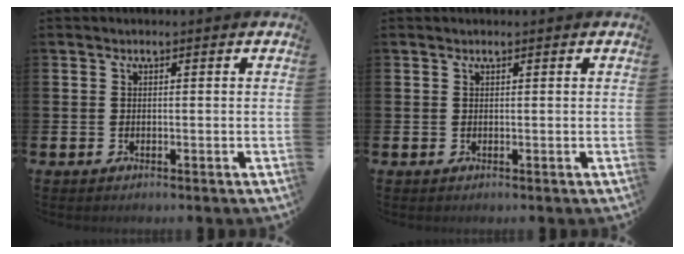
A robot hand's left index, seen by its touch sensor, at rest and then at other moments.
{"total": 0.5, "force": [0.5, 0.0, 0.1], "torque": [0.002, -0.002, 0.009]}